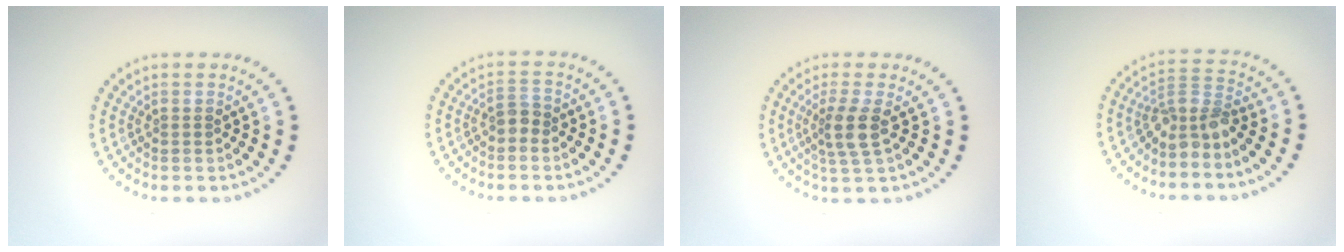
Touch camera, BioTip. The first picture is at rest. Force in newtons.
{"total": 1.3, "press": 1.2, "slide": 0.6}
{"total": 2.8, "press": 2.3, "slide": 1.7}
{"total": 3.0, "press": 2.2, "slide": 2.1}